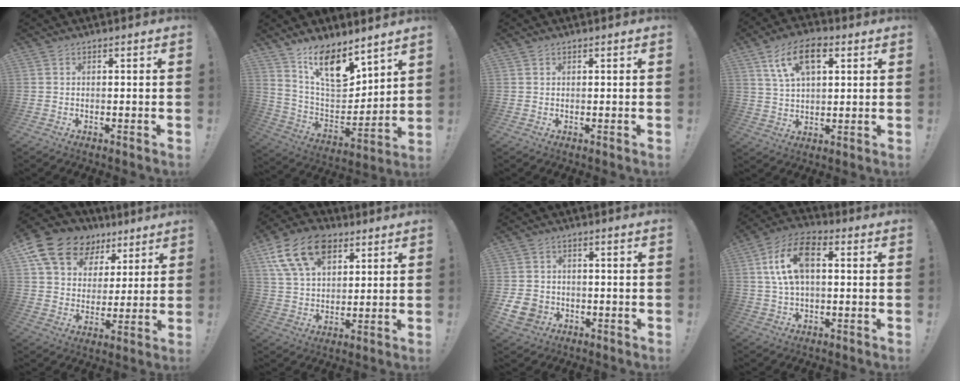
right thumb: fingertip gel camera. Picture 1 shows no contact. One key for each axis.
{"total": 14.2, "fx": 10.2, "fy": 5.9, "fz": 8.0, "tx": -0.146, "ty": -0.073, "tz": 0.187}
{"total": 0.5, "fx": 0.4, "fy": 0.3, "fz": 0.1, "tx": 0.003, "ty": -0.002, "tz": 0.008}
{"total": 12.4, "fx": 5.6, "fy": 6.8, "fz": 8.8, "tx": -0.144, "ty": 0.003, "tz": 0.102}
{"total": 16.8, "fx": 10.4, "fy": 11.4, "fz": 6.6, "tx": -0.108, "ty": -0.060, "tz": 0.204}
{"total": 17.4, "fx": 8.7, "fy": 11.2, "fz": 10.0, "tx": -0.181, "ty": -0.032, "tz": 0.164}
{"total": 8.2, "fx": -2.9, "fy": 6.9, "fz": 3.3, "tx": -0.070, "ty": 0.020, "tz": -0.048}
{"total": 13.0, "fx": 2.7, "fy": 7.7, "fz": 10.1, "tx": -0.182, "ty": 0.009, "tz": 0.050}